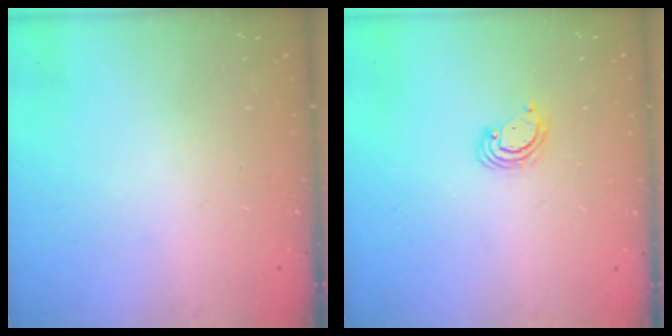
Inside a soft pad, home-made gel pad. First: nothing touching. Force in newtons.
{"total": 2.8, "press": 2.8, "slide": 0.3}